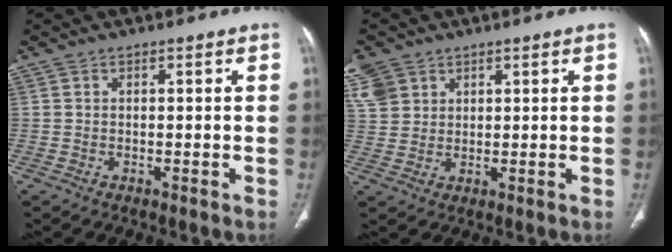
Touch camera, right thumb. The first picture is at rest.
{"total": 10.8, "force": [5.6, 8.2, 4.2], "torque": [-0.106, 0.004, 0.118]}